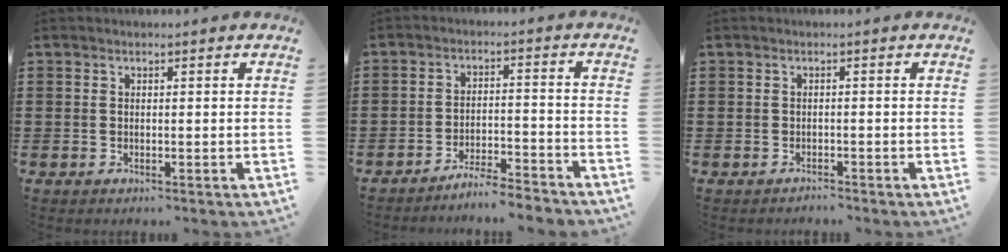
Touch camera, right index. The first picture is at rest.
{"total": 4.6, "force": [-4.5, -0.1, 1.0], "torque": [-0.019, 0.000, -0.091]}
{"total": 1.1, "force": [-1.1, 0.3, -0.2], "torque": [0.001, 0.006, -0.025]}